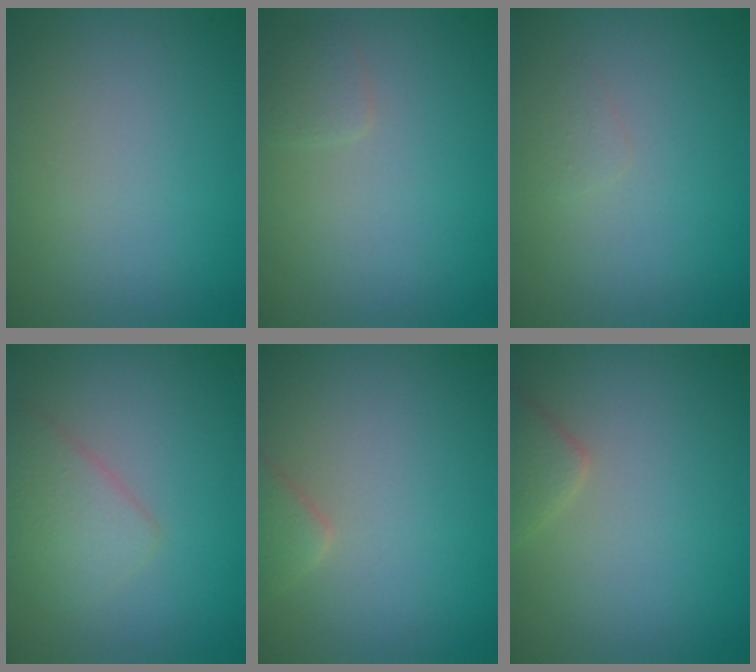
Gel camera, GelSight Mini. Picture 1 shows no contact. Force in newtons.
{"total": 1.0, "press": 1.0, "slide": 0.0}
{"total": 0.7, "press": 0.7, "slide": 0.0}
{"total": 2.4, "press": 2.4, "slide": 0.1}
{"total": 1.6, "press": 1.6, "slide": 0.1}
{"total": 1.6, "press": 1.6, "slide": 0.1}